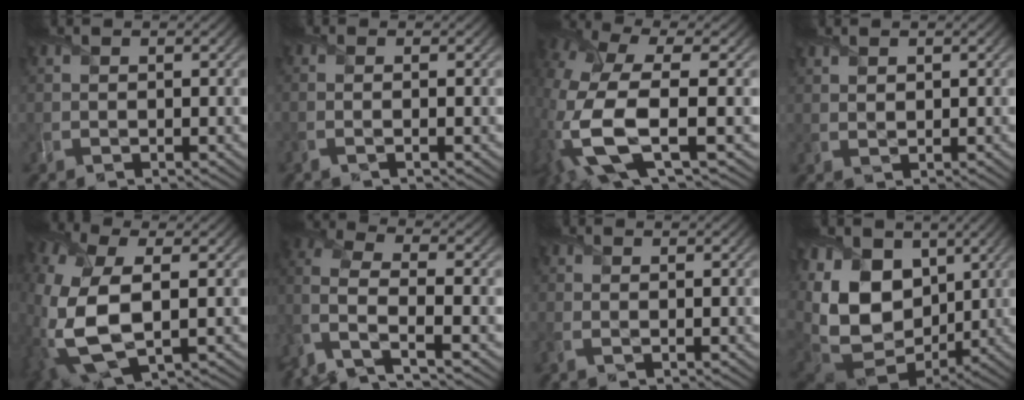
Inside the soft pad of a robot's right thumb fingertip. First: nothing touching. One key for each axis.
{"total": 1.3, "fx": -0.4, "fy": 0.1, "fz": 1.3, "tx": -0.022, "ty": 0.003, "tz": -0.015}
{"total": 13.3, "fx": -2.8, "fy": 5.7, "fz": 11.7, "tx": -0.298, "ty": -0.025, "tz": -0.052}
{"total": 1.0, "fx": 0.8, "fy": 0.5, "fz": 0.2, "tx": -0.009, "ty": -0.001, "tz": 0.019}
{"total": 15.0, "fx": -2.4, "fy": 8.5, "fz": 12.2, "tx": -0.333, "ty": -0.037, "tz": -0.022}
{"total": 6.8, "fx": -2.3, "fy": 3.6, "fz": 5.3, "tx": -0.114, "ty": -0.004, "tz": -0.066}
{"total": 0.8, "fx": -0.3, "fy": 0.4, "fz": 0.7, "tx": -0.021, "ty": -0.004, "tz": -0.008}
{"total": 16.8, "fx": 3.1, "fy": 12.2, "fz": 11.2, "tx": -0.278, "ty": 0.004, "tz": 0.084}